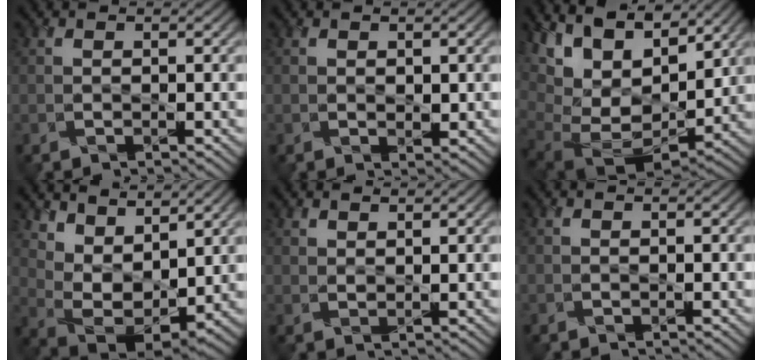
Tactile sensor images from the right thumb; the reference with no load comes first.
{"total": 1.3, "force": [0.4, 0.8, 0.9], "torque": [-0.015, -0.004, 0.011]}
{"total": 16.2, "force": [8.6, 8.6, 10.7], "torque": [-0.235, 0.036, 0.153]}
{"total": 8.8, "force": [6.3, 3.6, 5.0], "torque": [-0.117, -0.001, 0.118]}
{"total": 1.2, "force": [1.2, 0.1, 0.3], "torque": [-0.010, -0.002, 0.025]}
{"total": 0.0}